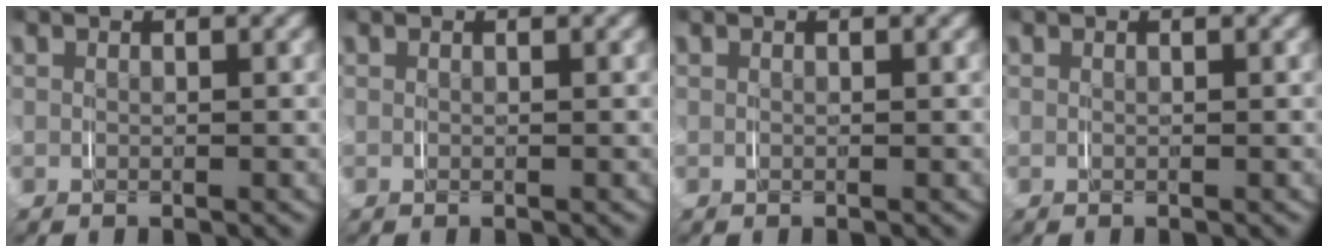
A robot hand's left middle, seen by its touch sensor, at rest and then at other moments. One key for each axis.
{"total": 0.0}
{"total": 0.0}
{"total": 0.0}